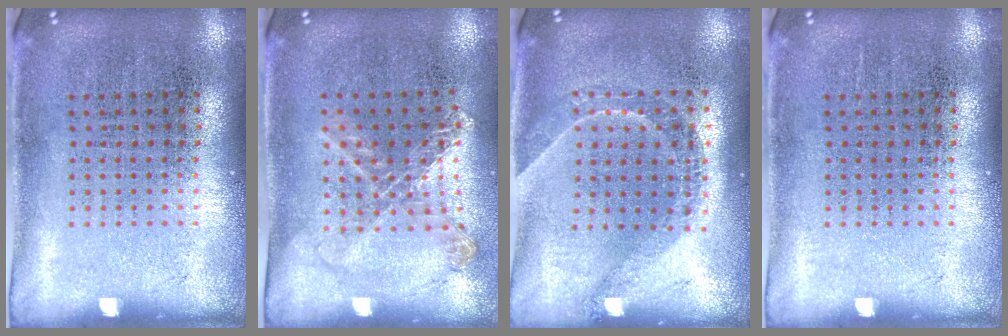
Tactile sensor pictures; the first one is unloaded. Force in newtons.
{"total": 1.1, "press": 1.1, "slide": 0.0}
{"total": 1.5, "press": 1.3, "slide": 0.9}
{"total": 0.0}